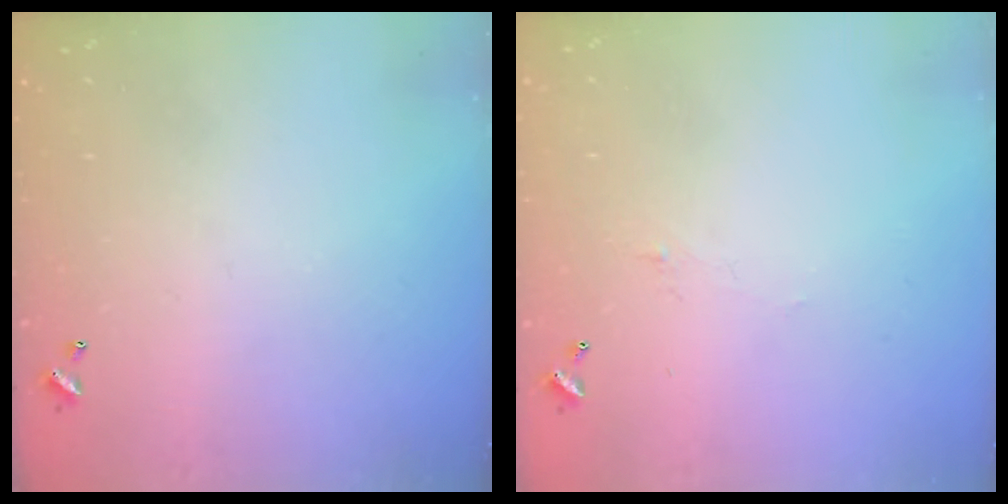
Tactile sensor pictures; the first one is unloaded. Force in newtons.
{"total": 1.5, "press": 1.3, "slide": 0.6}